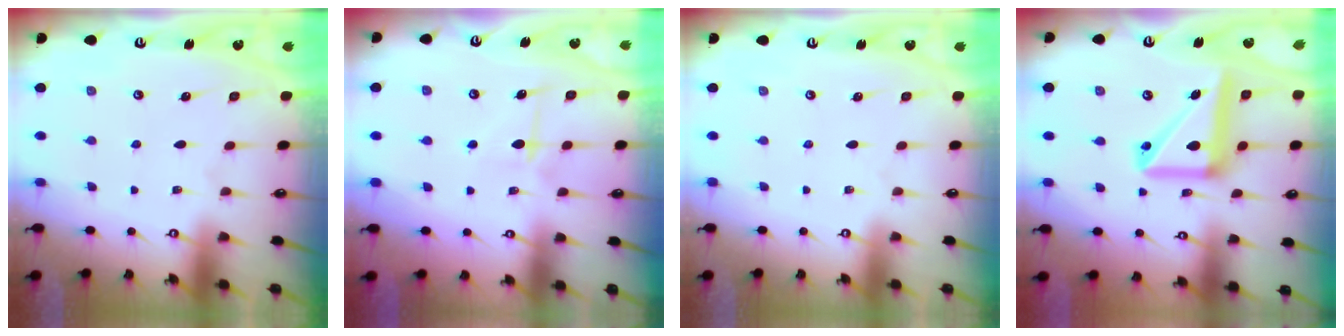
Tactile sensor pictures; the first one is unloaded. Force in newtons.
{"total": 6.8, "press": 6.7, "slide": 0.8}
{"total": 0.0}
{"total": 14.9, "press": 14.7, "slide": 2.3}